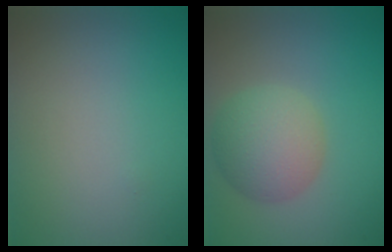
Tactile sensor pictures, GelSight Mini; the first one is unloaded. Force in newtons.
{"total": 4.8, "press": 4.8, "slide": 0.1}